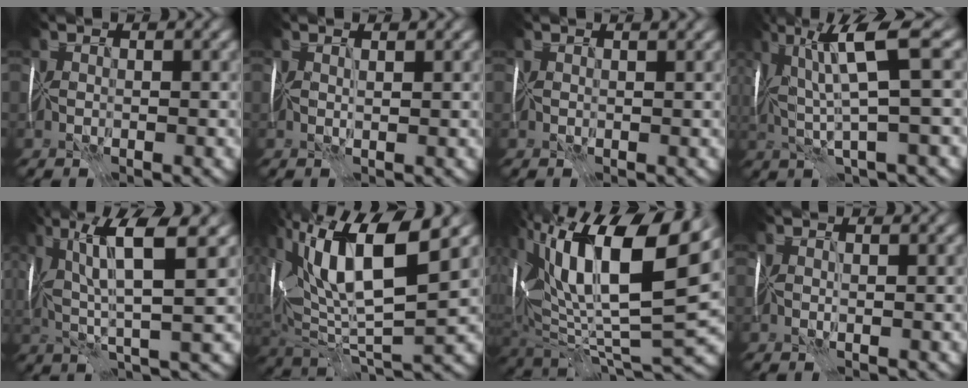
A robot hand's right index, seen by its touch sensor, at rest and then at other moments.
{"total": 0.5, "force": [0.1, -0.2, 0.5], "torque": [-0.006, -0.005, -0.001]}
{"total": 1.3, "force": [1.0, 0.2, 0.8], "torque": [-0.014, 0.006, 0.007]}
{"total": 7.7, "force": [1.4, 0.9, 7.5], "torque": [-0.139, 0.008, 0.026]}
{"total": 8.5, "force": [2.3, 1.5, 8.1], "torque": [-0.146, 0.007, 0.039]}
{"total": 11.5, "force": [4.0, 3.6, 10.2], "torque": [-0.180, 0.009, 0.066]}
{"total": 14.4, "force": [4.7, 6.0, 12.2], "torque": [-0.204, 0.012, 0.072]}
{"total": 0.0}